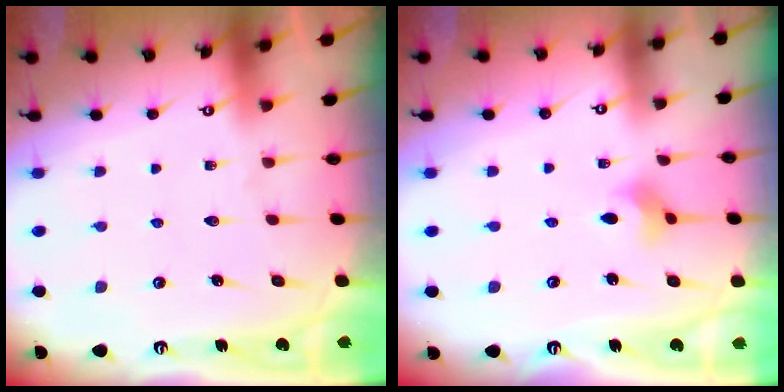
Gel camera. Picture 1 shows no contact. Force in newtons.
{"total": 2.8, "press": 2.7, "slide": 0.4}